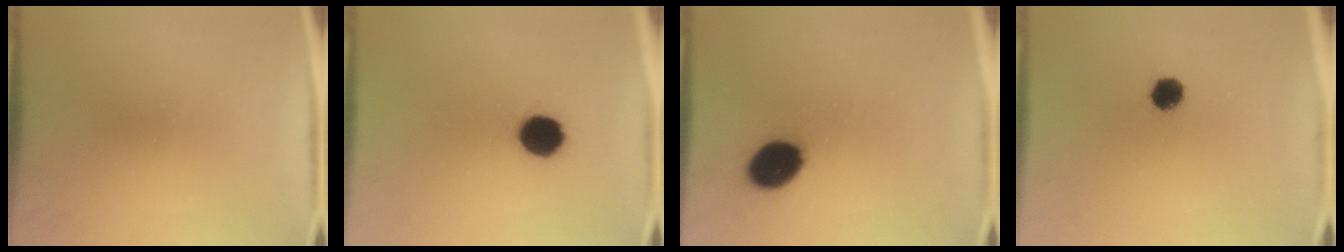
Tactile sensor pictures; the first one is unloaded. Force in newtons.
{"total": 8.4}
{"total": 9.8}
{"total": 4.3}